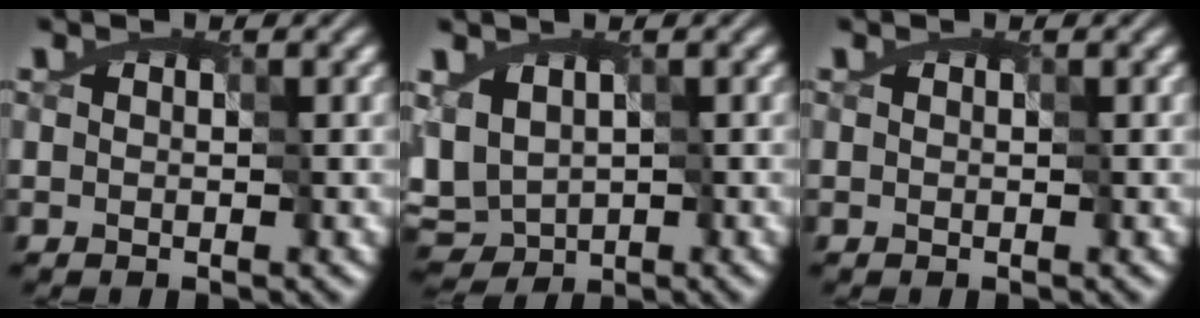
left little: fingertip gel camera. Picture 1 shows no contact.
{"total": 3.1, "force": [-1.2, 2.4, 1.7], "torque": [-0.038, -0.010, -0.016]}
{"total": 0.0}